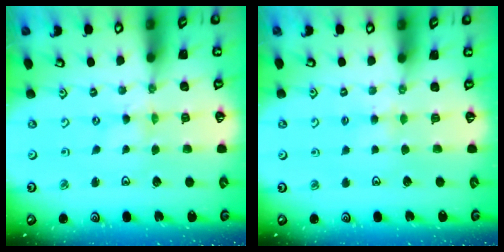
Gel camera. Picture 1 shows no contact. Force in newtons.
{"total": 3.4, "press": 3.3, "slide": 0.6}